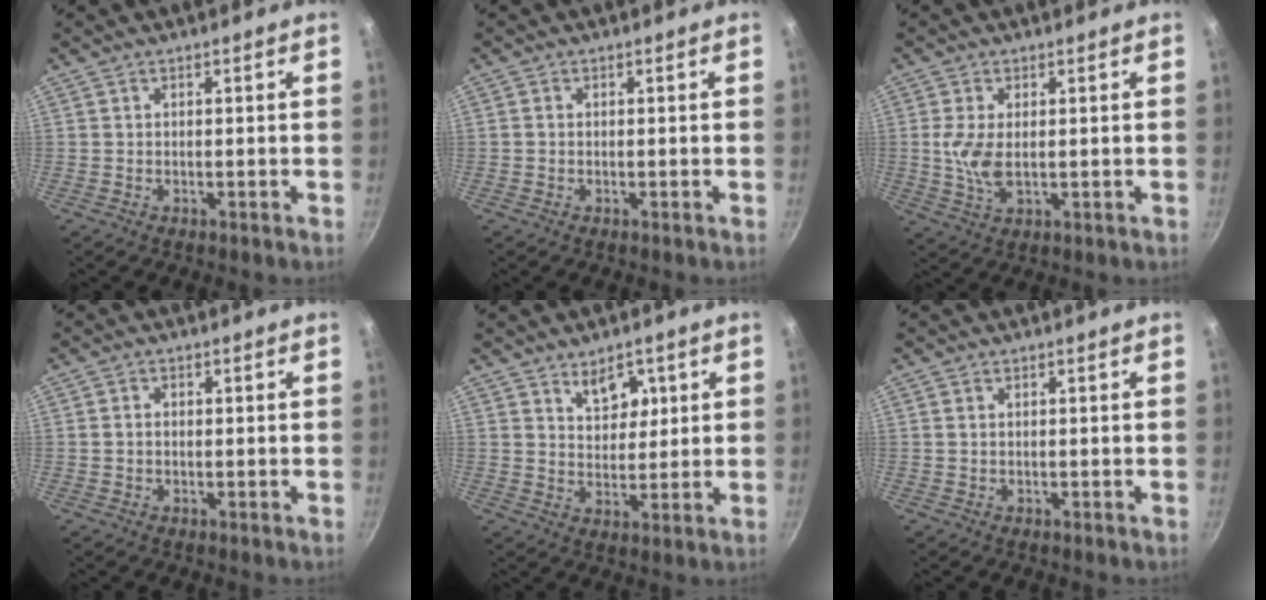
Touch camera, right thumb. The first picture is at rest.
{"total": 0.6, "force": [-0.1, 0.5, 0.2], "torque": [-0.003, 0.002, -0.004]}
{"total": 5.9, "force": [0.4, 3.0, 5.1], "torque": [-0.108, -0.006, 0.011]}
{"total": 1.6, "force": [-0.1, 1.3, 1.0], "torque": [-0.017, 0.008, -0.004]}
{"total": 5.9, "force": [2.9, 3.8, 3.6], "torque": [-0.027, -0.020, 0.049]}
{"total": 0.5, "force": [0.2, 0.3, 0.4], "torque": [-0.008, 0.001, 0.003]}